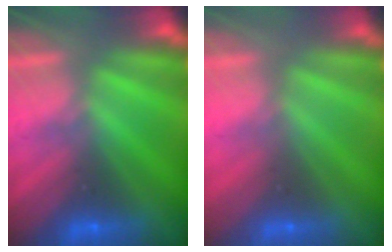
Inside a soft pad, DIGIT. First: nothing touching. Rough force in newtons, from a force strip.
{"total": 2.8}